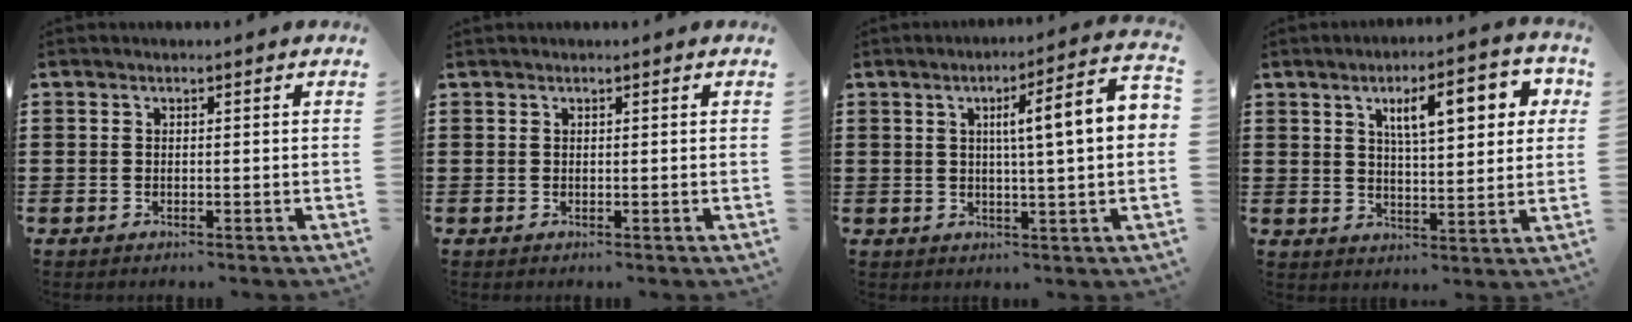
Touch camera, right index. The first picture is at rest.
{"total": 0.0}
{"total": 7.9, "force": [0.9, 0.4, 7.8], "torque": [-0.131, -0.010, 0.001]}
{"total": 8.8, "force": [3.5, 2.9, 7.6], "torque": [-0.122, 0.000, 0.051]}